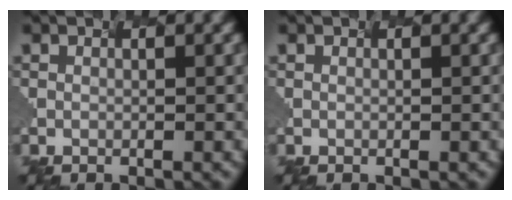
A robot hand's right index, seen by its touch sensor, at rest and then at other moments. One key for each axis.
{"total": 0.0}